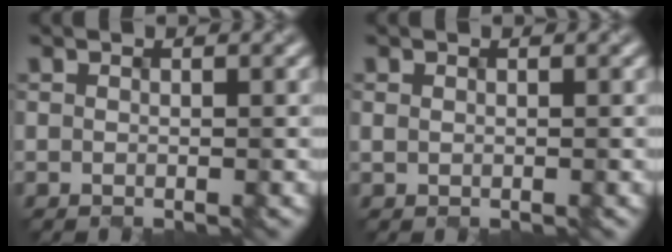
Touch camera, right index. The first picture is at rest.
{"total": 0.0}